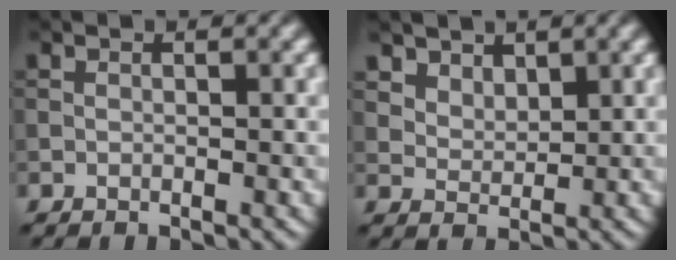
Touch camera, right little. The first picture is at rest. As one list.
[{"total": 3.3, "force": [2.5, 1.8, 1.0], "torque": [-0.033, -0.017, 0.067]}]